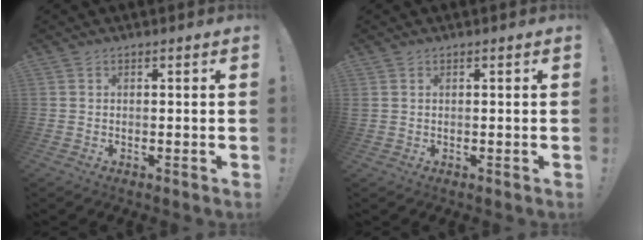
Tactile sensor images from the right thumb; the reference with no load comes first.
{"total": 0.6, "force": [0.4, 0.1, 0.4], "torque": [-0.013, 0.001, 0.008]}